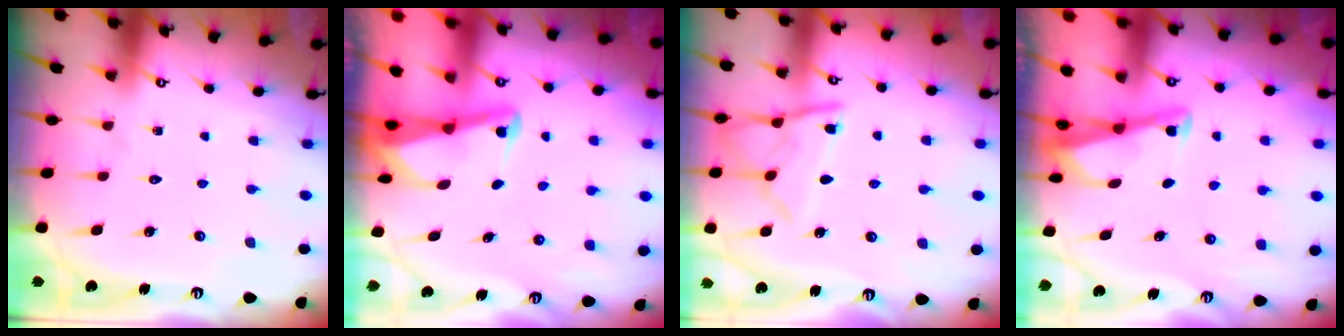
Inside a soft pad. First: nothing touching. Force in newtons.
{"total": 2.5, "press": 2.4, "slide": 0.6}
{"total": 10.7, "press": 10.7, "slide": 1.0}
{"total": 2.9, "press": 2.9, "slide": 0.4}